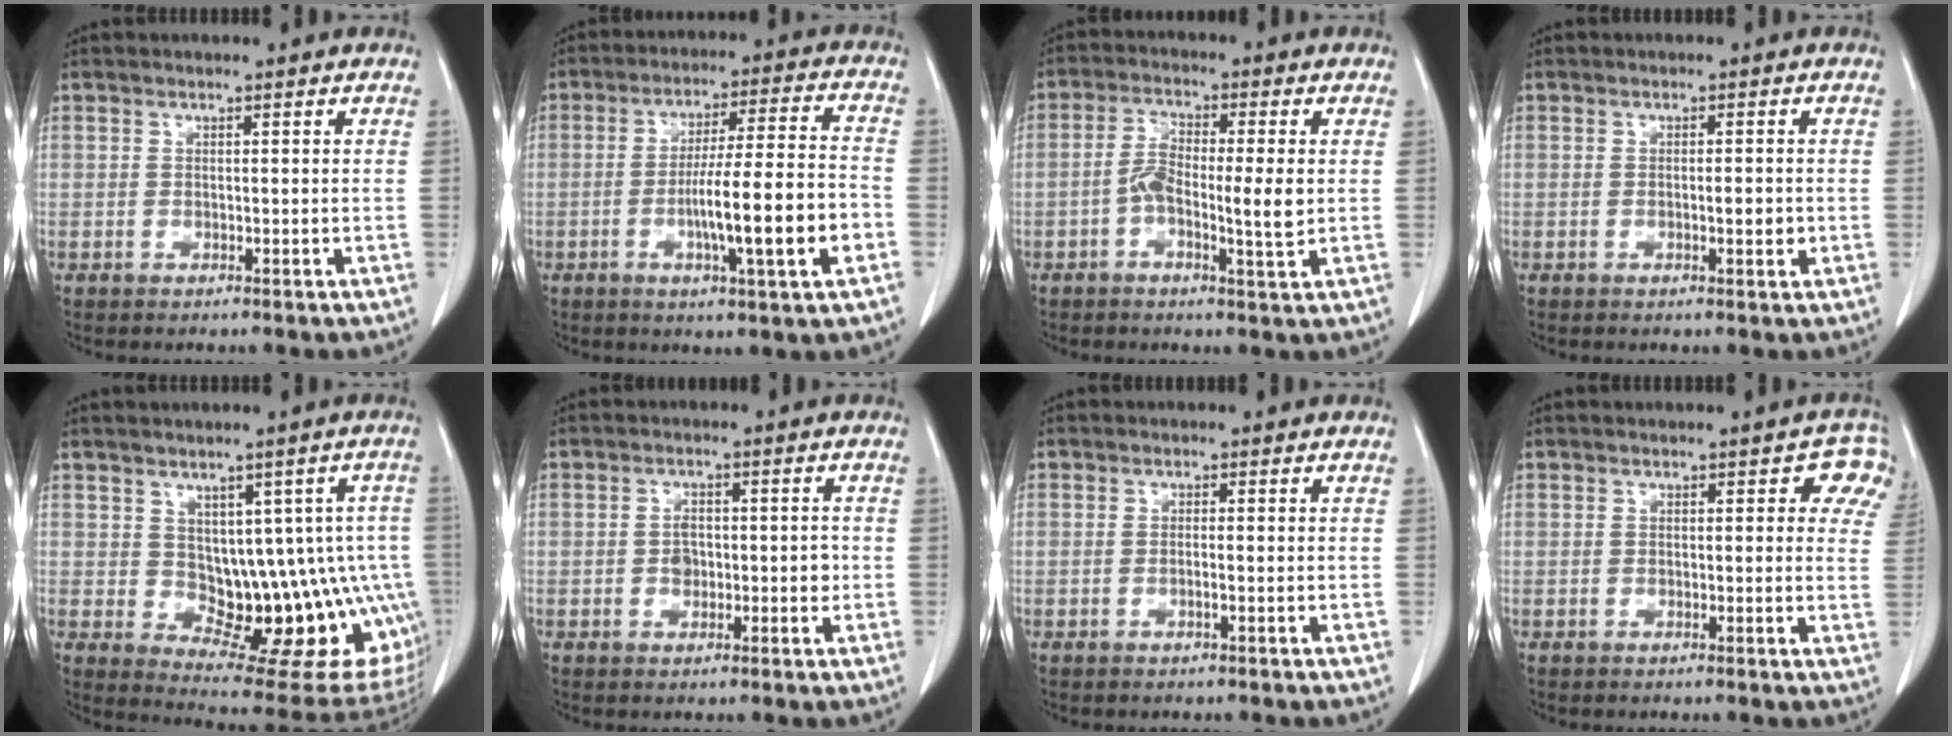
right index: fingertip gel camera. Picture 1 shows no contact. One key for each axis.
{"total": 13.3, "fx": -3.8, "fy": 0.2, "fz": 12.7, "tx": -0.209, "ty": 0.001, "tz": -0.062}
{"total": 7.2, "fx": -0.9, "fy": 1.2, "fz": 7.0, "tx": -0.129, "ty": 0.005, "tz": -0.021}
{"total": 2.0, "fx": -0.3, "fy": 0.5, "fz": 1.9, "tx": -0.031, "ty": -0.001, "tz": -0.005}
{"total": 15.5, "fx": -0.8, "fy": 6.9, "fz": 13.8, "tx": -0.125, "ty": 0.015, "tz": 0.013}
{"total": 3.5, "fx": -0.4, "fy": 2.2, "fz": 2.7, "tx": -0.040, "ty": 0.008, "tz": -0.003}
{"total": 0.8, "fx": -0.3, "fy": -0.1, "fz": 0.7, "tx": -0.014, "ty": 0.001, "tz": -0.004}
{"total": 5.0, "fx": 2.6, "fy": 2.3, "fz": 3.6, "tx": -0.020, "ty": 0.000, "tz": 0.011}